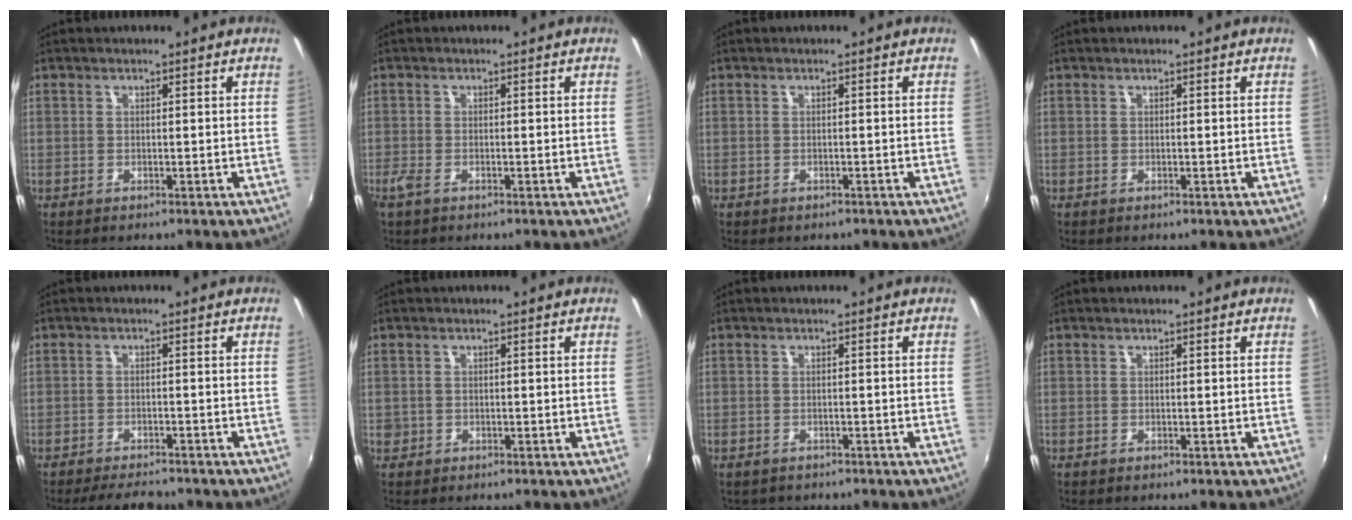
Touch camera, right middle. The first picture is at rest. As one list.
[{"total": 2.0, "force": [-1.3, 0.8, 1.3], "torque": [-0.030, -0.006, -0.025]}, {"total": 0.9, "force": [-0.6, 0.6, 0.1], "torque": [-0.007, -0.002, -0.007]}, {"total": 0.0}, {"total": 6.2, "force": [-5.5, 1.5, 2.4], "torque": [-0.065, -0.013, -0.084]}, {"total": 1.7, "force": [-0.5, 1.6, 0.4], "torque": [-0.010, -0.004, -0.007]}, {"total": 0.8, "force": [-0.6, 0.5, 0.0], "torque": [-0.002, -0.001, -0.005]}, {"total": 0.0}]